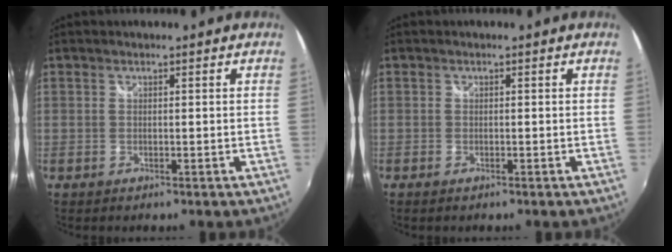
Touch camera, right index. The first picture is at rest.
{"total": 0.7, "force": [-0.5, 0.3, 0.3], "torque": [-0.007, -0.003, -0.012]}